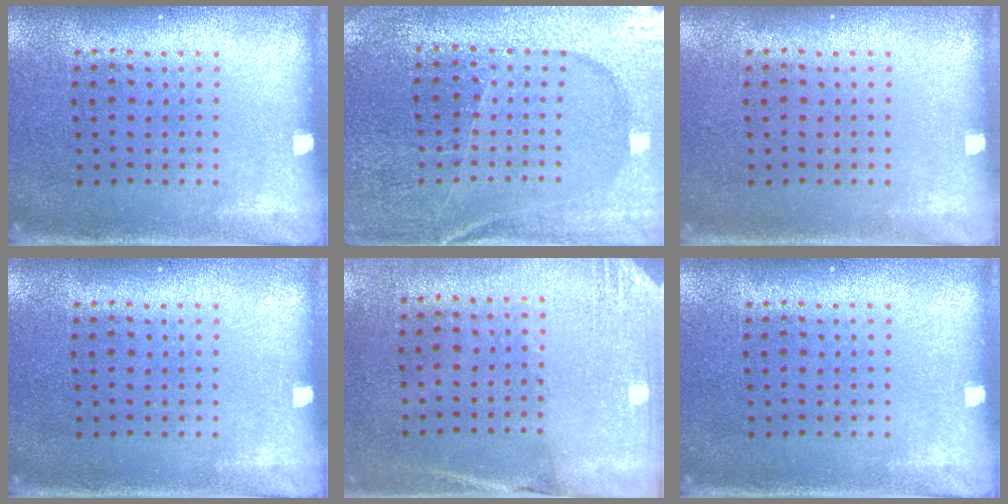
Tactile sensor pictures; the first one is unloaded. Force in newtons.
{"total": 3.1, "press": 3.0, "slide": 0.4}
{"total": 0.0}
{"total": 0.0}
{"total": 2.6, "press": 2.3, "slide": 1.2}
{"total": 0.0}